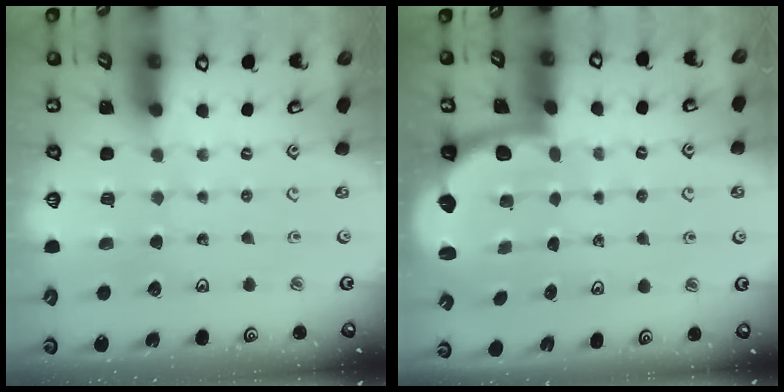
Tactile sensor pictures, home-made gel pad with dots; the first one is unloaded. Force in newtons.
{"total": 2.1, "press": 1.9, "slide": 0.8}